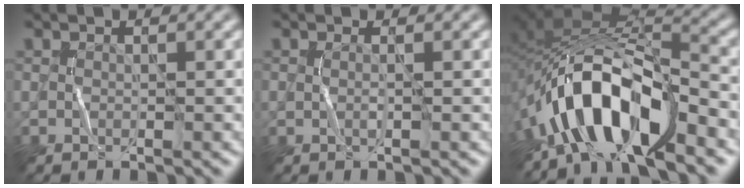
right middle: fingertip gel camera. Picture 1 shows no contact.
{"total": 1.0, "force": [0.4, 0.4, 0.8], "torque": [-0.006, -0.006, -0.007]}
{"total": 9.6, "force": [-5.7, 3.5, 7.0], "torque": [-0.110, 0.016, -0.103]}